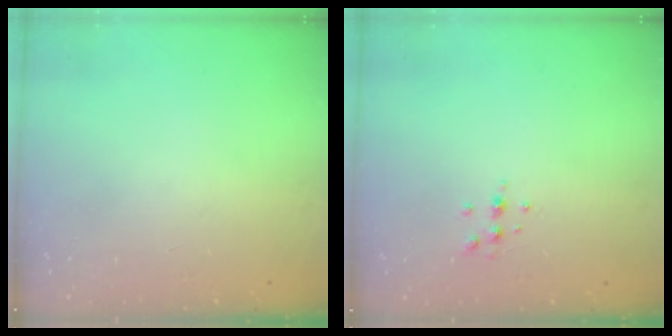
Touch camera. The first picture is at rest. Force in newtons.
{"total": 5.2, "press": 5.1, "slide": 0.9}